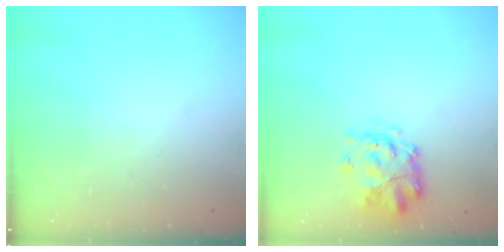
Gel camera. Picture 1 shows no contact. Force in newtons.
{"total": 3.8, "press": 3.4, "slide": 1.7}